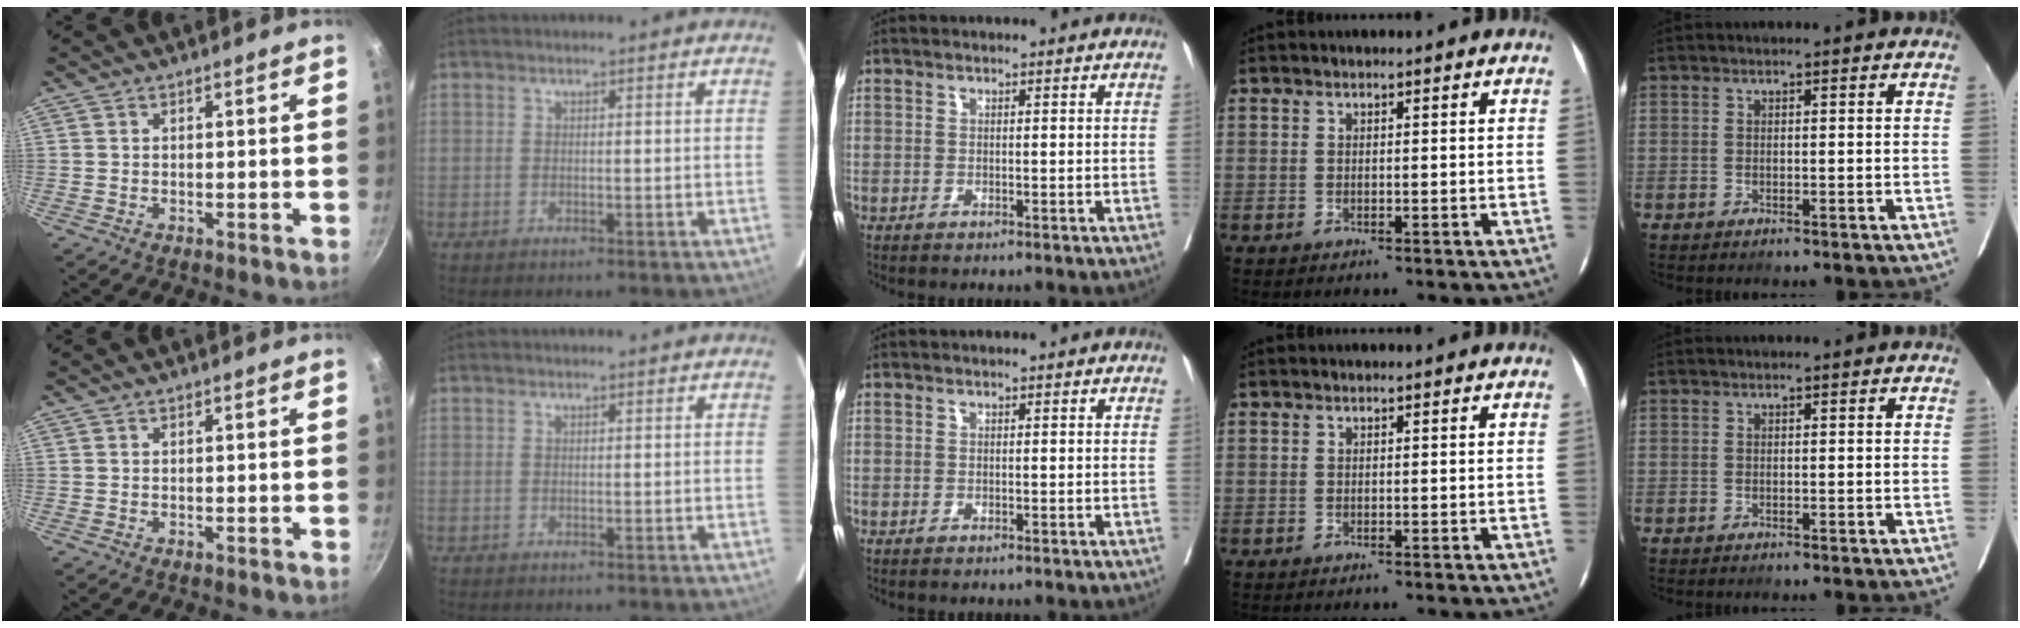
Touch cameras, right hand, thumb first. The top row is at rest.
{}